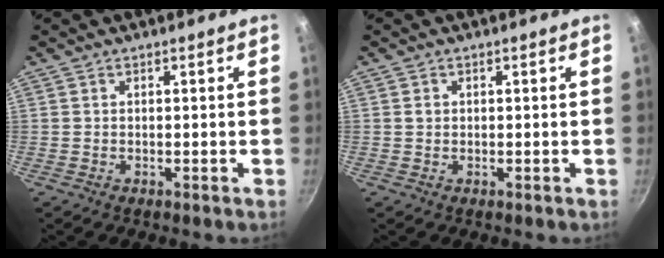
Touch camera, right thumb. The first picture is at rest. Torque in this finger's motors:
{"motor_torque": [0.11, 0.04, 0.22, -0.08, -0.01]}